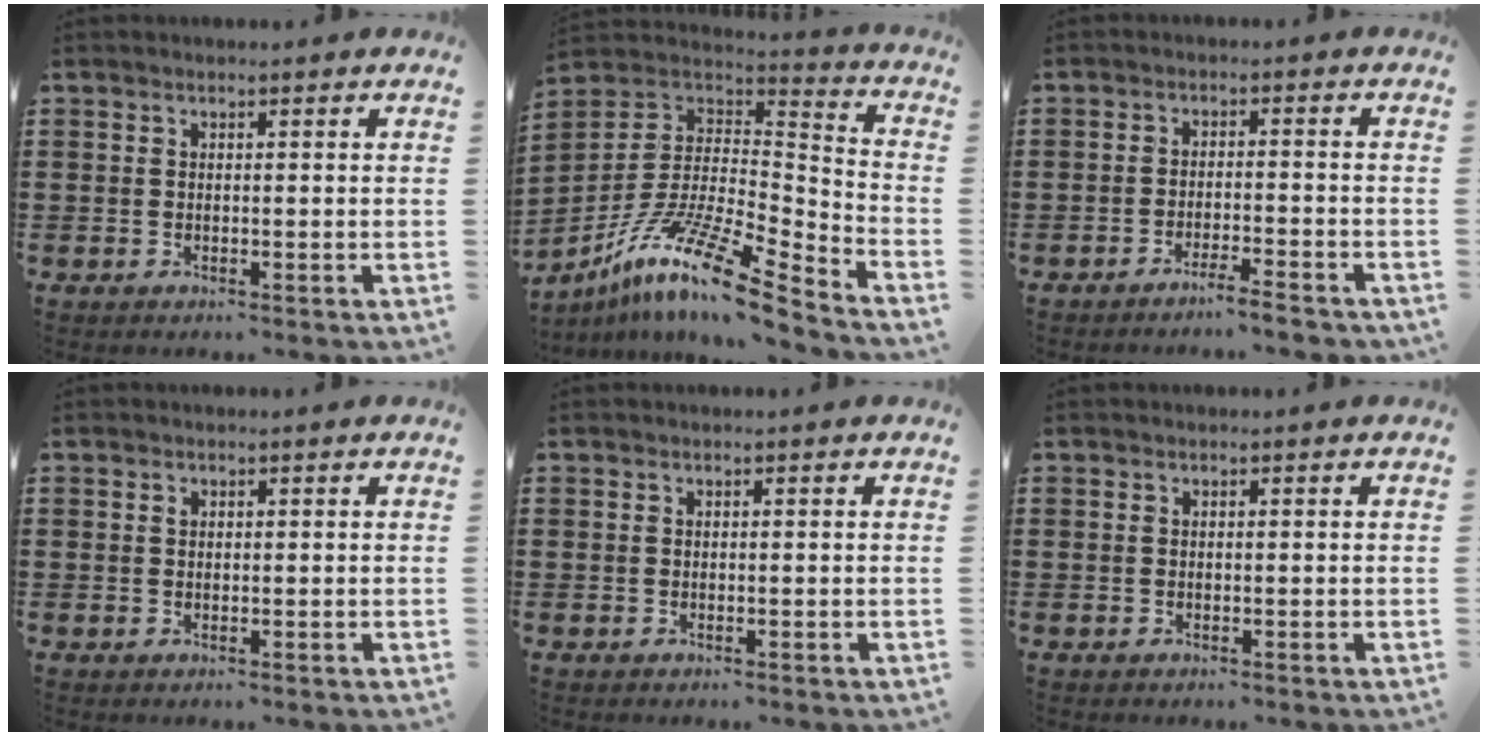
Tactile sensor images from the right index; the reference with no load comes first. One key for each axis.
{"total": 14.3, "fx": -9.6, "fy": 2.7, "fz": 10.2, "tx": -0.204, "ty": 0.009, "tz": -0.183}
{"total": 3.5, "fx": -3.2, "fy": -0.2, "fz": 1.5, "tx": -0.025, "ty": -0.003, "tz": -0.060}
{"total": 0.6, "fx": 0.2, "fy": 0.5, "fz": 0.2, "tx": -0.006, "ty": 0.002, "tz": 0.005}
{"total": 0.0}
{"total": 0.0}